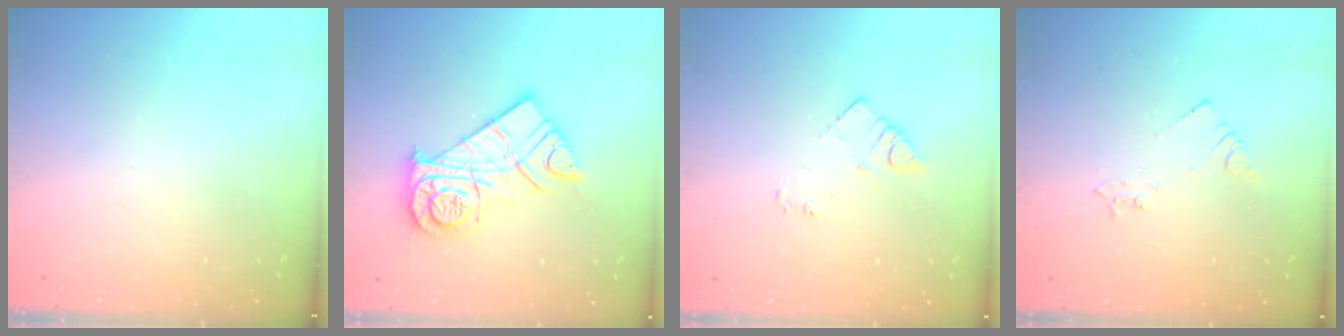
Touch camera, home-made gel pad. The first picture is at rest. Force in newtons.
{"total": 16.2, "press": 16.1, "slide": 1.6}
{"total": 2.9, "press": 2.9, "slide": 0.3}
{"total": 2.1, "press": 2.1, "slide": 0.3}